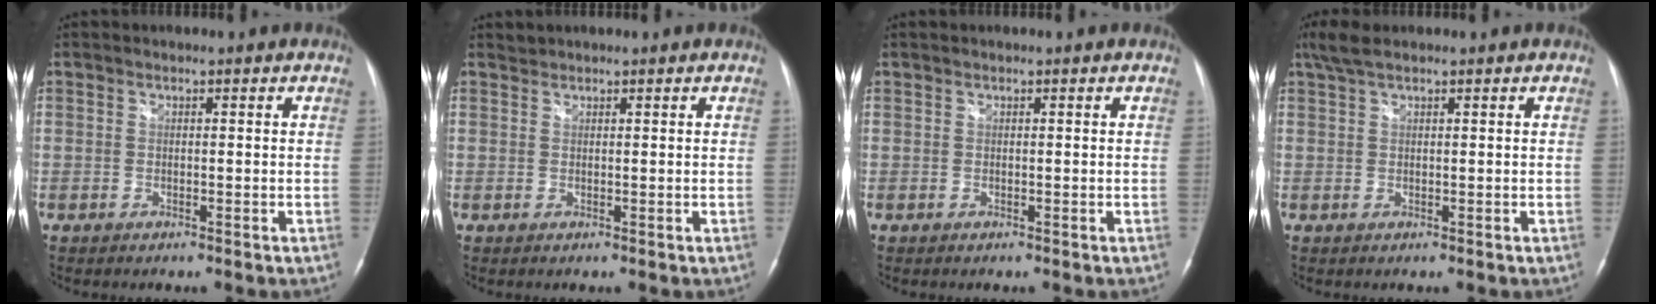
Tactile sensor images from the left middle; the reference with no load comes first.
{"total": 0.7, "force": [0.6, 0.0, -0.2], "torque": [0.000, 0.005, 0.012]}
{"total": 0.0}
{"total": 3.0, "force": [2.3, 0.6, 1.9], "torque": [-0.050, 0.019, 0.050]}